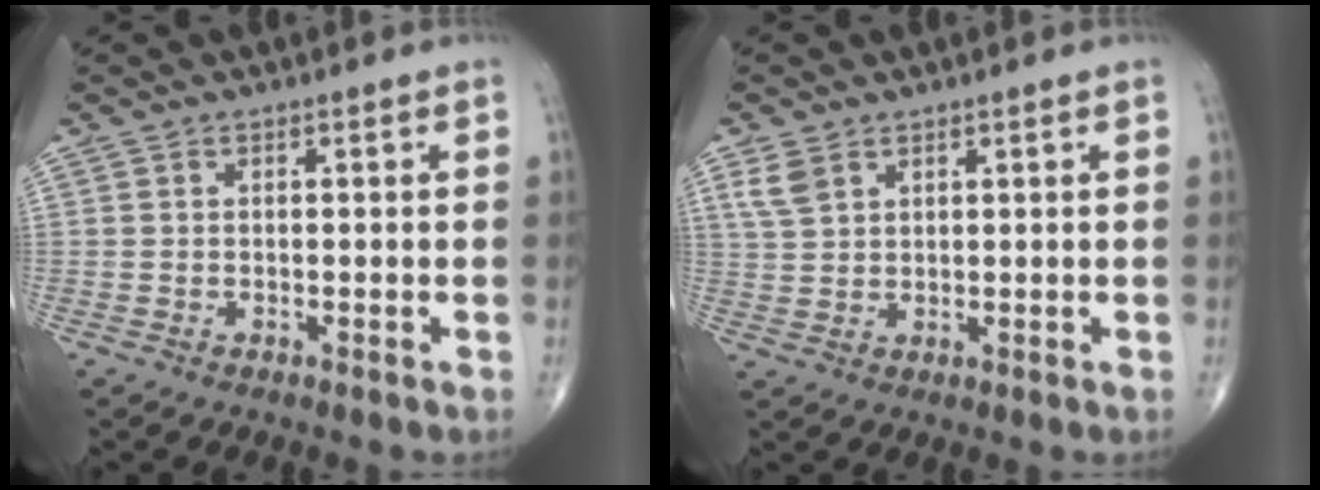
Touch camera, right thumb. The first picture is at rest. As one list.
[{"total": 3.9, "force": [2.3, 2.4, 2.1], "torque": [-0.040, -0.003, 0.054]}]